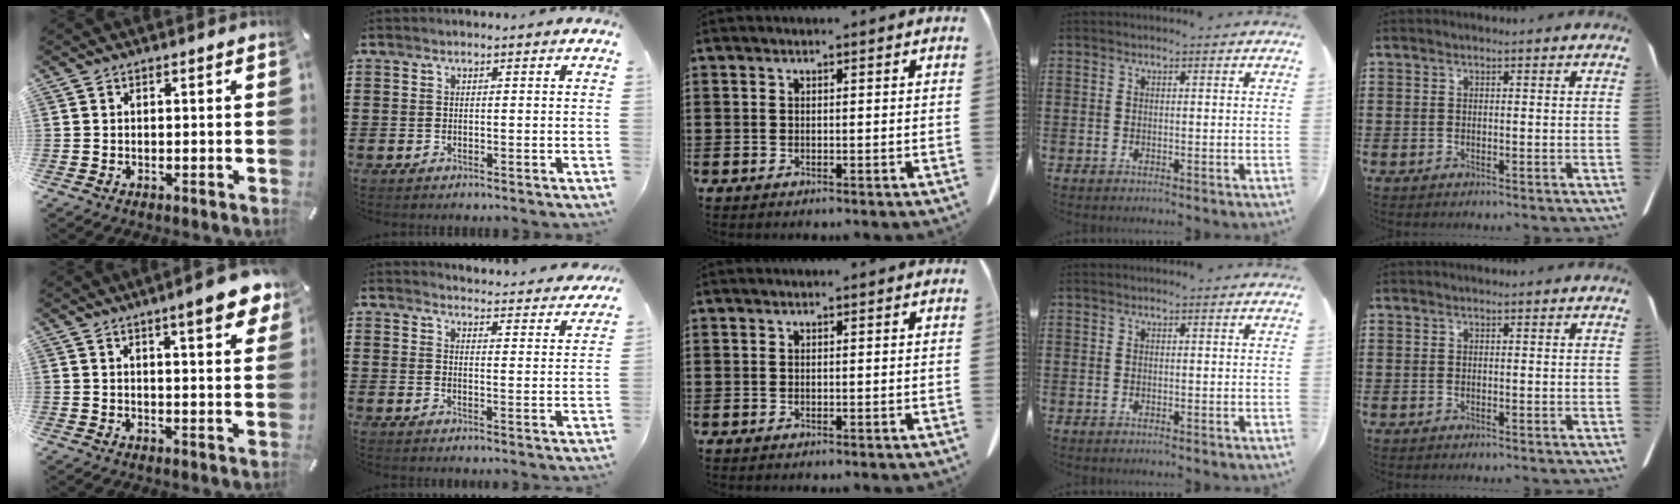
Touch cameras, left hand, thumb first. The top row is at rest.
{"thumb": {"total": 8.7, "force": [5.8, 1.7, 6.2], "torque": [-0.084, -0.031, 0.092]}, "index": {"total": 3.9, "force": [3.9, -0.1, 0.1], "torque": [-0.010, -0.031, 0.066]}}